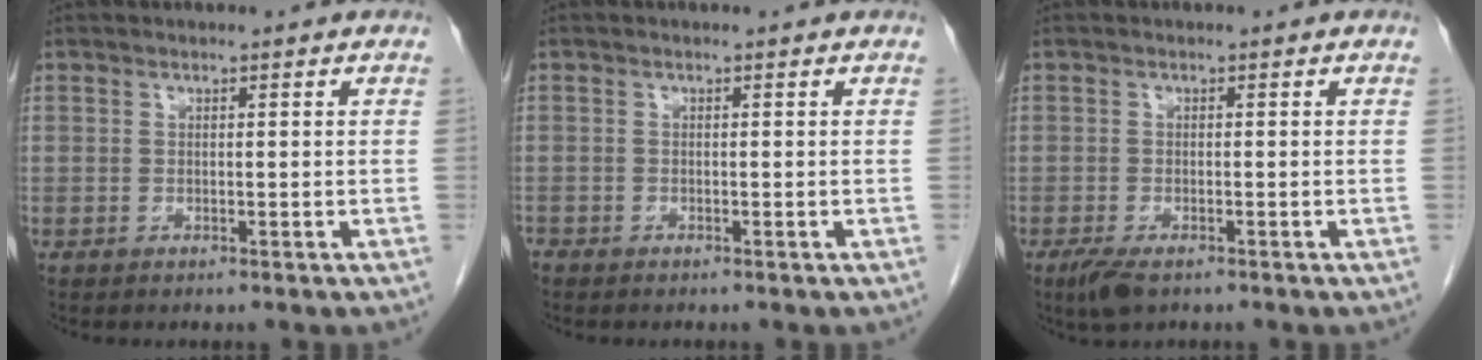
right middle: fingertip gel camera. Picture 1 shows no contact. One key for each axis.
{"total": 0.6, "fx": -0.5, "fy": 0.1, "fz": 0.3, "tx": 0.005, "ty": 0.002, "tz": -0.009}
{"total": 3.4, "fx": -2.2, "fy": 1.1, "fz": 2.4, "tx": -0.052, "ty": -0.008, "tz": -0.037}